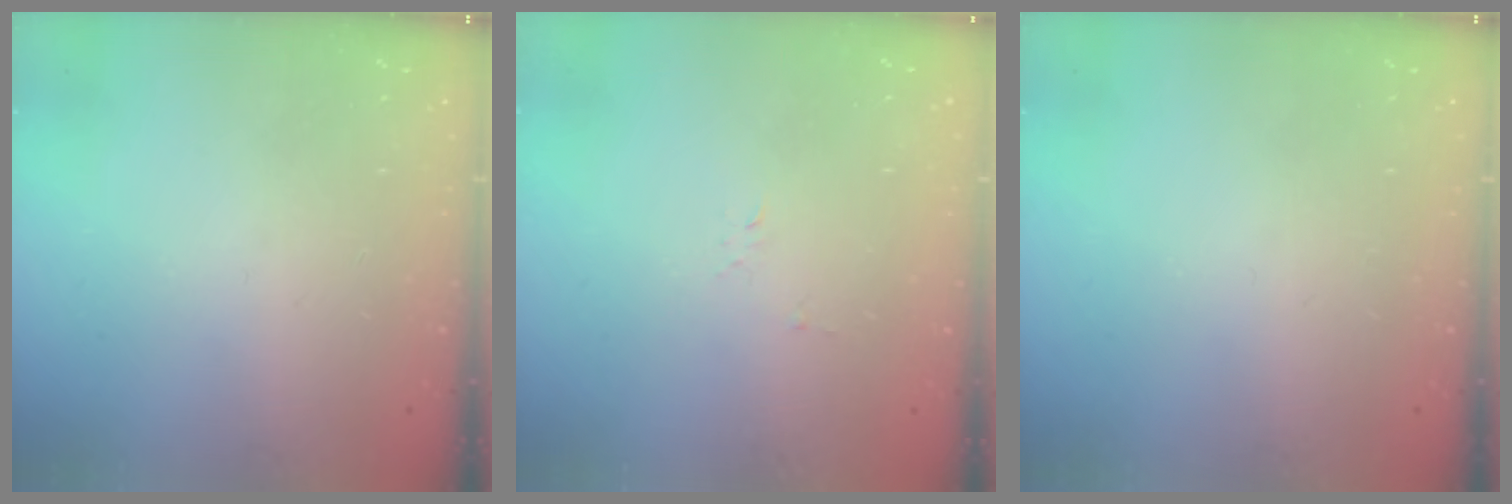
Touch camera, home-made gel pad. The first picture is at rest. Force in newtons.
{"total": 2.7, "press": 2.7, "slide": 0.3}
{"total": 0.0}